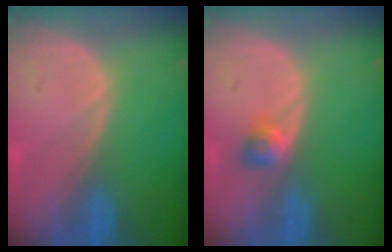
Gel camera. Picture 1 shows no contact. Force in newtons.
{"total": 2.6, "press": 2.3, "slide": 1.2}